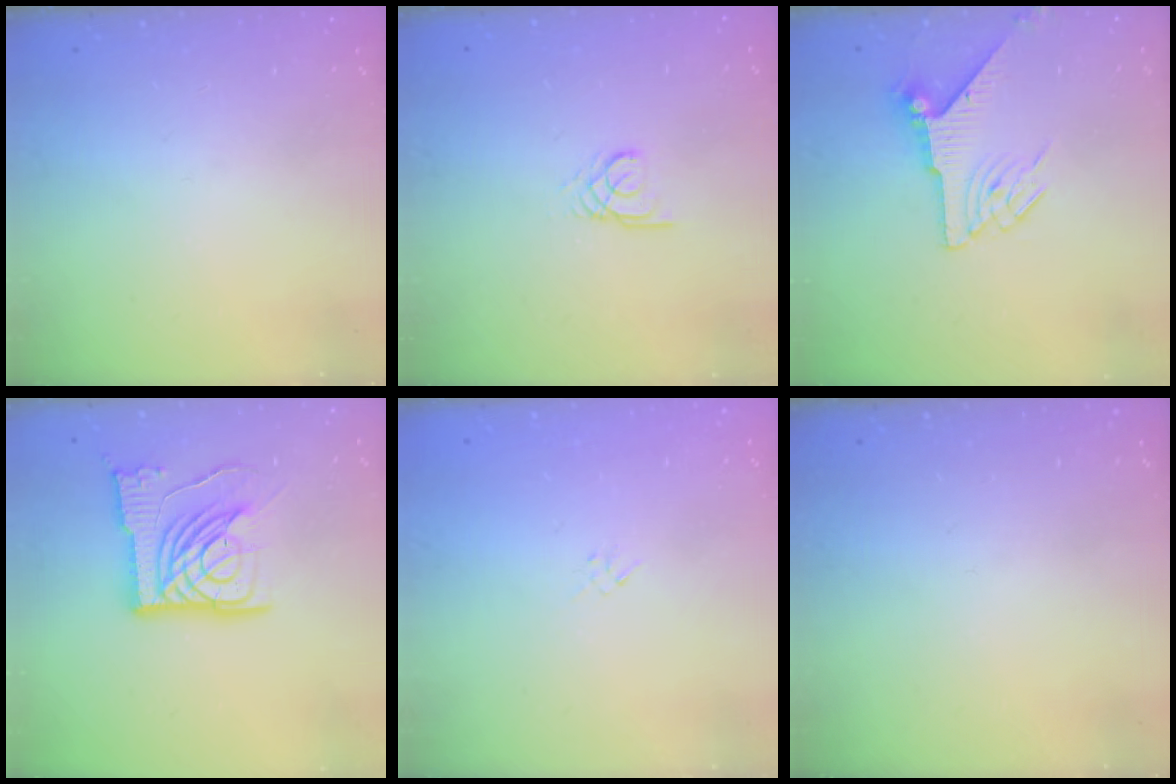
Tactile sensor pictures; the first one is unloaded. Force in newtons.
{"total": 2.3, "press": 2.3, "slide": 0.2}
{"total": 7.5, "press": 7.5, "slide": 0.3}
{"total": 15.1, "press": 15.0, "slide": 1.6}
{"total": 1.3, "press": 1.3, "slide": 0.4}
{"total": 0.0}